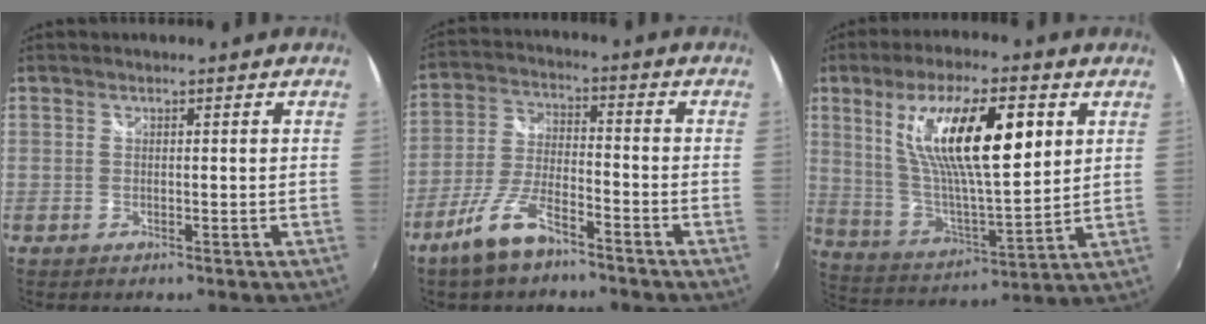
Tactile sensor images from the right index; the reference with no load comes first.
{"total": 9.8, "force": [-6.9, 3.0, 6.2], "torque": [-0.136, -0.004, -0.130]}
{"total": 19.3, "force": [6.9, 5.6, 17.2], "torque": [-0.306, 0.003, 0.131]}